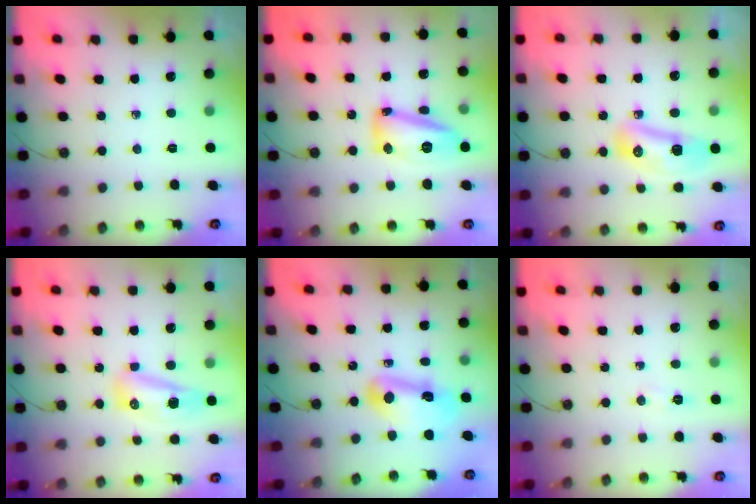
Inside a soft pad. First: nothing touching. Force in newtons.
{"total": 14.4, "press": 14.2, "slide": 2.1}
{"total": 15.6, "press": 12.0, "slide": 10.0}
{"total": 23.5, "press": 13.2, "slide": 19.4}
{"total": 12.7, "press": 12.6, "slide": 1.5}
{"total": 4.0, "press": 3.9, "slide": 0.6}